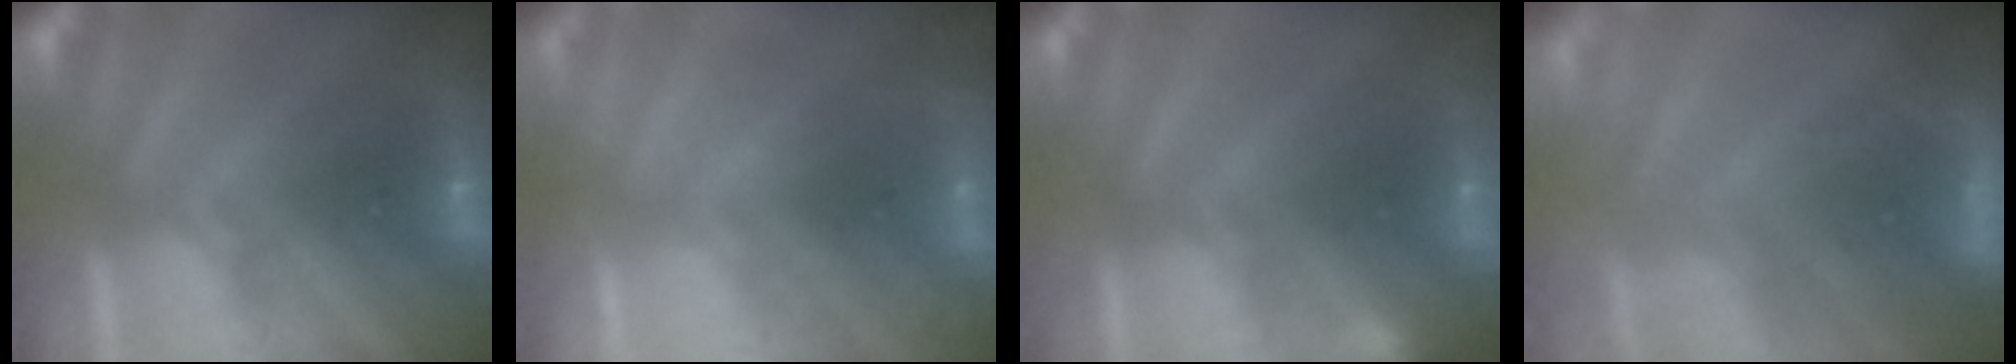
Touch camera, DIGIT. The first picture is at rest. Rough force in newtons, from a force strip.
{"total": 2.3}
{"total": 2.9}
{"total": 11.8}